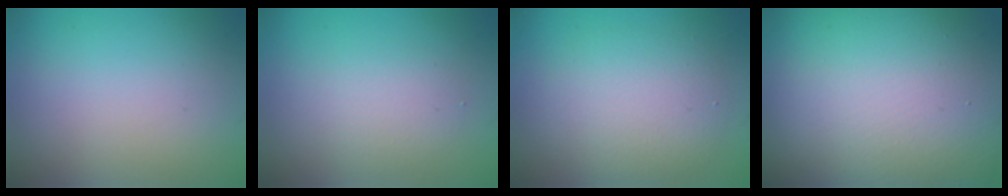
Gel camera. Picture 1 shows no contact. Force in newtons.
{"total": 2.4, "press": 2.4, "slide": 0.0}
{"total": 4.5, "press": 4.5, "slide": 0.3}
{"total": 21.4, "press": 21.4, "slide": 0.7}